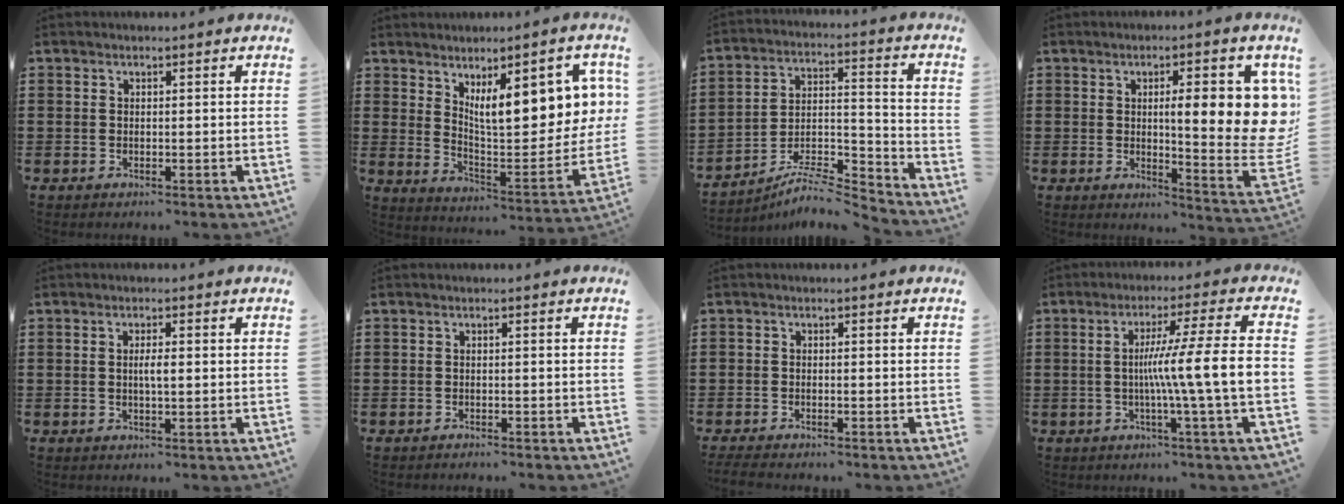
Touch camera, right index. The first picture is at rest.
{"total": 11.4, "force": [4.6, 3.5, 9.9], "torque": [-0.156, -0.017, 0.071]}
{"total": 7.1, "force": [-6.7, 0.6, 2.4], "torque": [-0.038, 0.004, -0.132]}
{"total": 12.3, "force": [3.0, 3.4, 11.5], "torque": [-0.154, -0.017, 0.043]}
{"total": 2.3, "force": [0.0, 0.4, 2.3], "torque": [-0.042, -0.003, -0.001]}
{"total": 0.9, "force": [-0.9, 0.1, 0.1], "torque": [-0.006, 0.000, -0.018]}
{"total": 1.9, "force": [-1.9, 0.4, 0.2], "torque": [-0.007, 0.002, -0.040]}
{"total": 10.9, "force": [-1.1, -0.8, 10.8], "torque": [-0.182, -0.012, -0.029]}